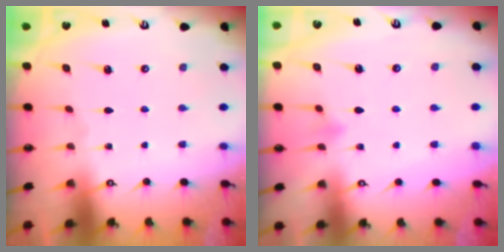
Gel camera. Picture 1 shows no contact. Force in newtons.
{"total": 5.8, "press": 5.8, "slide": 0.3}